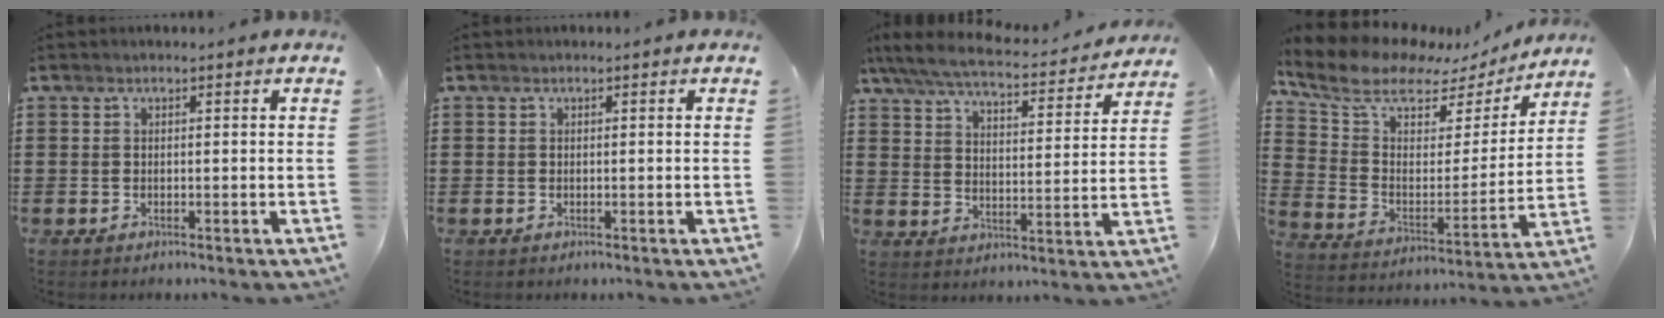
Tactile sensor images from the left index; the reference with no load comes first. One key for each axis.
{"total": 0.0}
{"total": 6.7, "fx": 6.1, "fy": 0.6, "fz": 2.8, "tx": -0.082, "ty": -0.038, "tz": 0.103}
{"total": 9.7, "fx": 7.9, "fy": 4.1, "fz": 3.9, "tx": -0.110, "ty": -0.044, "tz": 0.135}